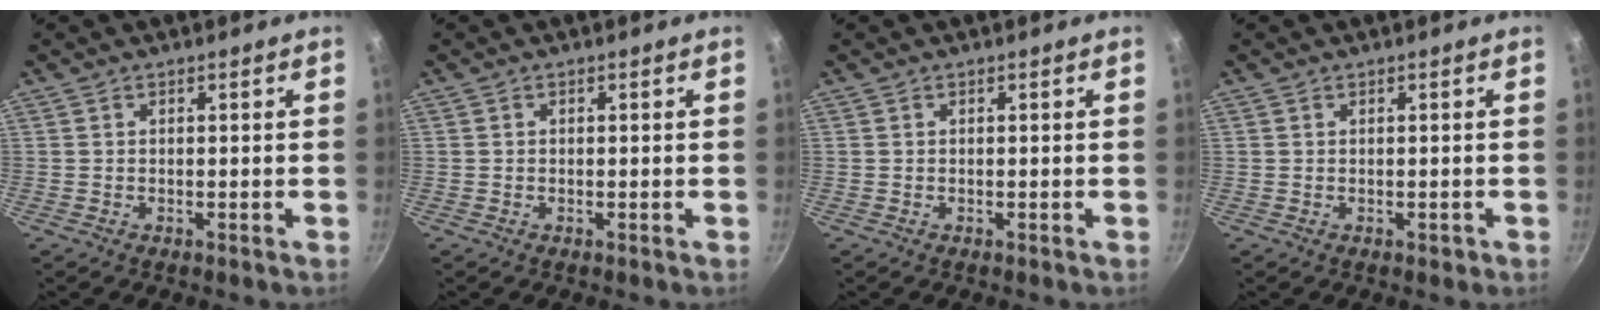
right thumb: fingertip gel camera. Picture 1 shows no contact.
{"total": 0.0}
{"total": 0.0}
{"total": 0.9, "force": [0.0, 0.8, 0.5], "torque": [0.001, 0.002, -0.001]}